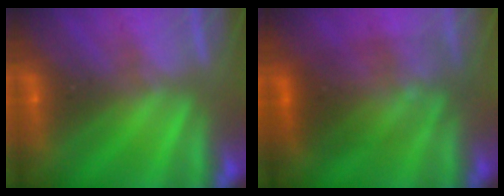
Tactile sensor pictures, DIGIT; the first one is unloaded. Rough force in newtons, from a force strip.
{"total": 3.7}